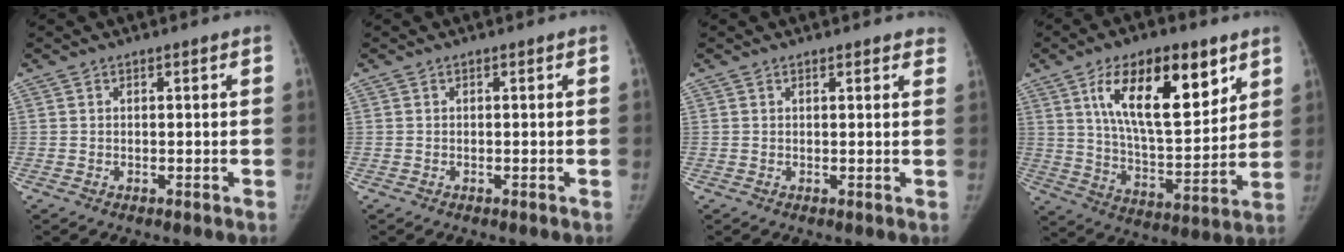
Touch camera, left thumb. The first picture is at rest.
{"total": 0.0}
{"total": 3.8, "force": [3.4, 1.2, 1.3], "torque": [0.011, -0.007, 0.026]}
{"total": 20.8, "force": [9.7, 8.7, 16.2], "torque": [-0.222, -0.045, 0.172]}